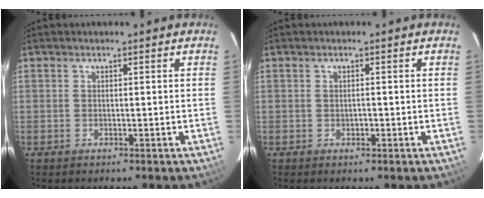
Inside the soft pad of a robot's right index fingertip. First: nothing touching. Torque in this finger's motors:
{"motor_torque": [-0.02, 0.18, 0.04, -0.01]}